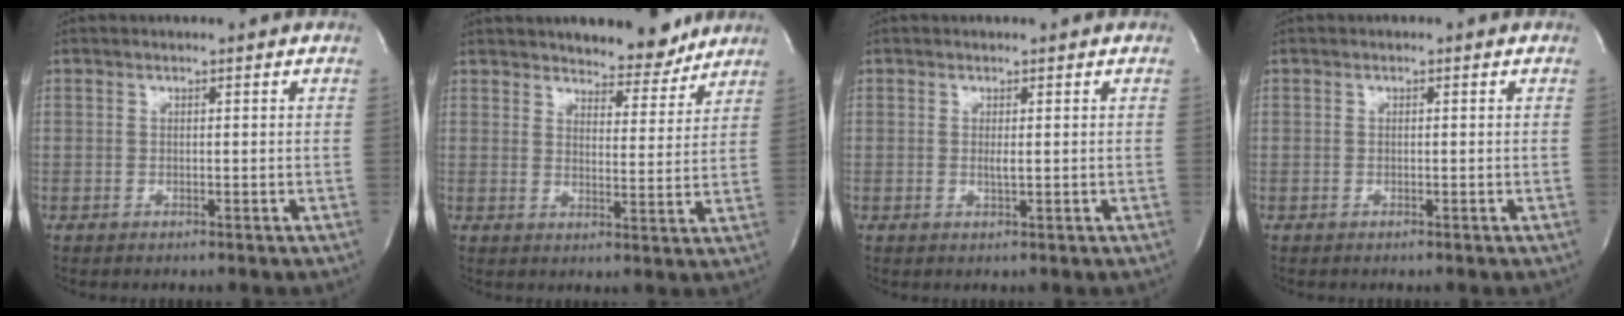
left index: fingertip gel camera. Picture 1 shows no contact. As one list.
[{"total": 7.4, "force": [6.7, 2.0, 2.4], "torque": [-0.029, -0.008, 0.095]}, {"total": 1.2, "force": [0.4, 0.0, 1.2], "torque": [-0.027, 0.000, 0.007]}, {"total": 0.0}]